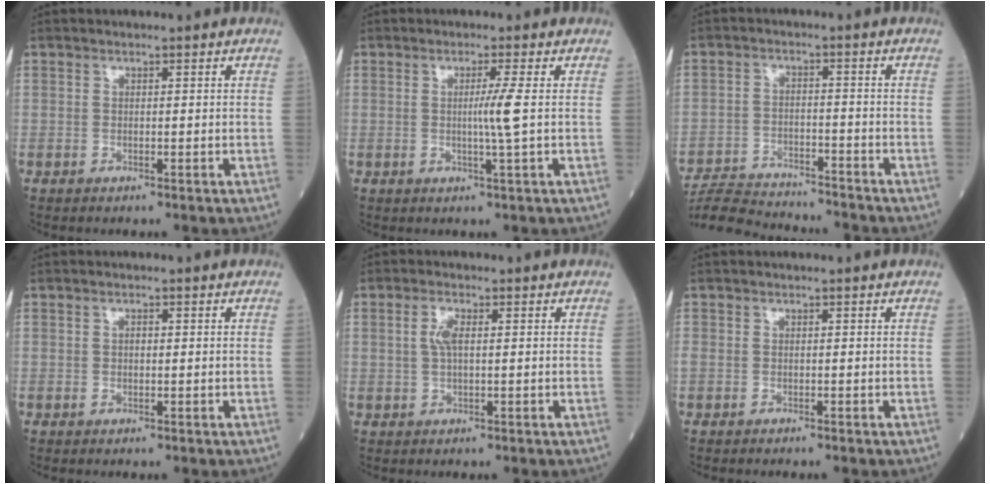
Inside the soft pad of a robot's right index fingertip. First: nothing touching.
{"total": 3.4, "force": [0.0, -1.2, 3.1], "torque": [-0.056, -0.008, 0.000]}
{"total": 12.2, "force": [-11.9, 1.1, 2.4], "torque": [-0.047, 0.007, -0.189]}
{"total": 0.8, "force": [0.0, 0.4, 0.7], "torque": [-0.015, 0.001, 0.000]}
{"total": 2.7, "force": [0.5, 0.9, 2.6], "torque": [-0.056, 0.005, 0.009]}
{"total": 0.9, "force": [-0.6, 0.5, 0.4], "torque": [-0.016, -0.002, -0.010]}